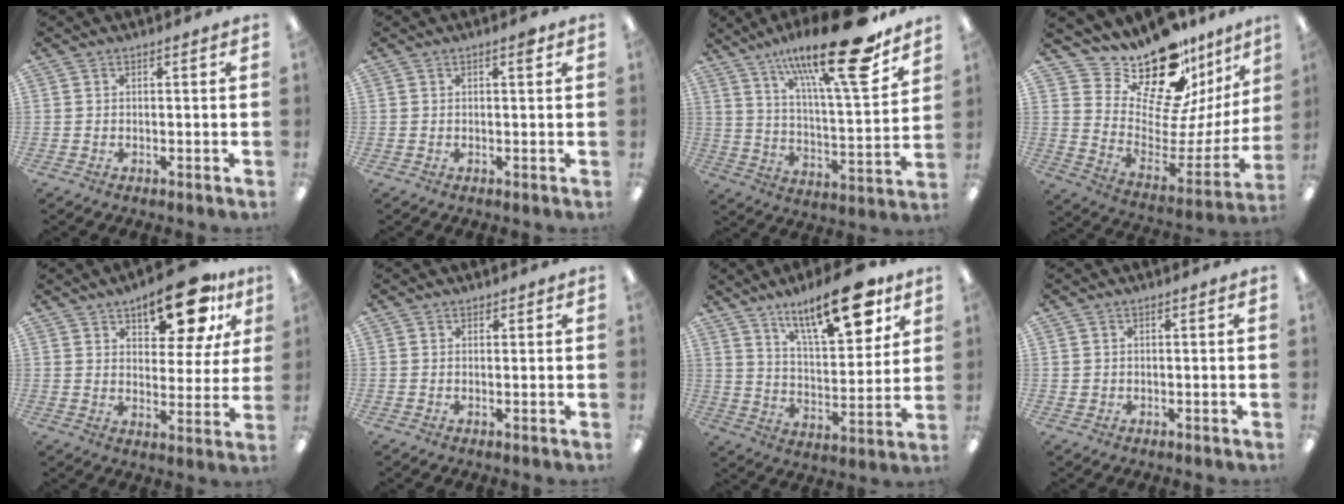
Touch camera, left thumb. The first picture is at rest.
{"total": 1.5, "force": [0.8, 0.4, 1.2], "torque": [-0.011, -0.004, 0.009]}
{"total": 24.3, "force": [16.5, 5.4, 17.0], "torque": [-0.271, -0.100, 0.260]}
{"total": 20.7, "force": [18.1, 7.0, 7.3], "torque": [-0.116, -0.169, 0.312]}
{"total": 15.4, "force": [10.4, 6.6, 9.2], "torque": [-0.118, -0.056, 0.172]}
{"total": 1.1, "force": [0.9, 0.6, 0.0], "torque": [0.008, -0.003, 0.016]}
{"total": 19.5, "force": [13.1, 6.8, 12.7], "torque": [-0.181, -0.072, 0.209]}
{"total": 0.8, "force": [0.5, 0.6, -0.1], "torque": [0.001, 0.002, 0.009]}